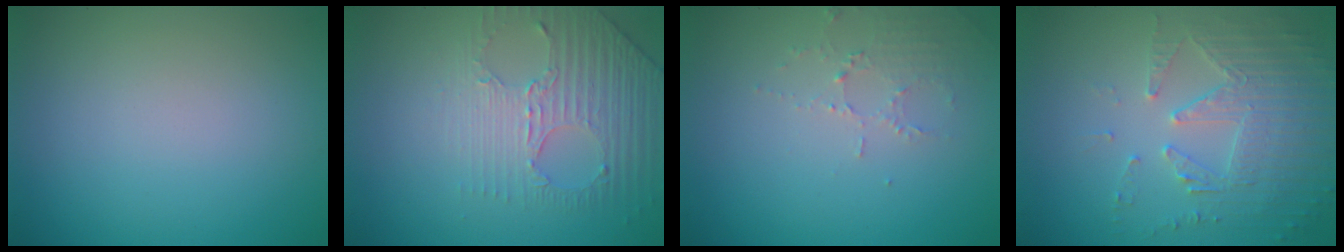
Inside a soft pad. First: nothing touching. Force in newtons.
{"total": 4.4, "press": 3.1, "slide": 3.0}
{"total": 1.9, "press": 1.8, "slide": 0.4}
{"total": 4.2, "press": 3.6, "slide": 2.3}